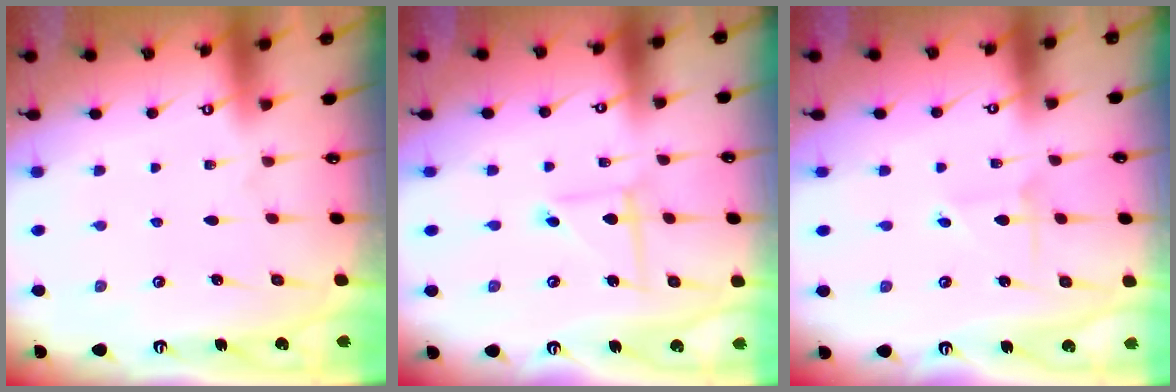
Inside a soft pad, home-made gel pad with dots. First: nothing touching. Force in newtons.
{"total": 3.2, "press": 3.2, "slide": 0.3}
{"total": 2.4, "press": 2.4, "slide": 0.2}